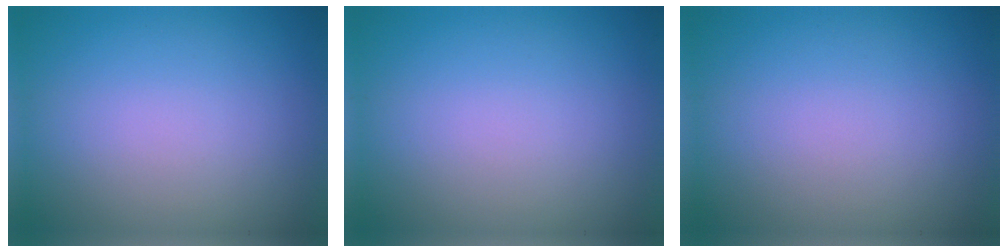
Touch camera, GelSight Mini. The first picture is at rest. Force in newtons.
{"total": 0.0}
{"total": 0.0}